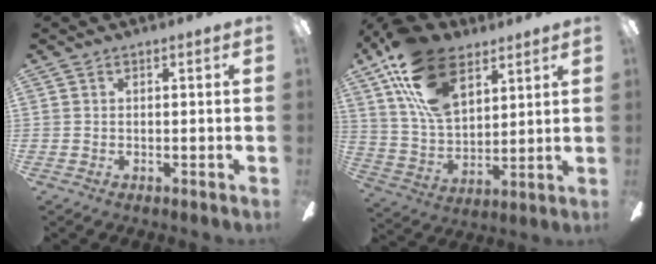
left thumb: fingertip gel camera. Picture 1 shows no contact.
{"total": 20.4, "force": [11.0, 11.6, 12.7], "torque": [-0.243, -0.035, 0.200]}